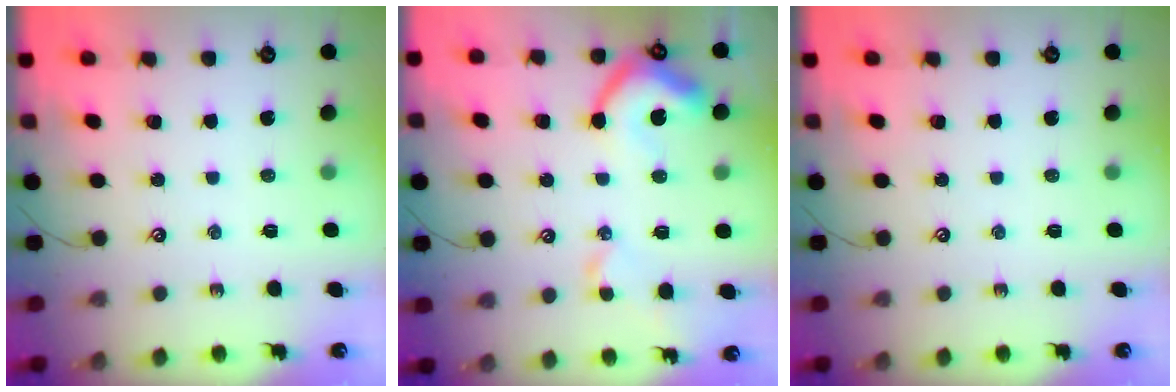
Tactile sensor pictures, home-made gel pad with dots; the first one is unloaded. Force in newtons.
{"total": 10.9, "press": 10.7, "slide": 1.7}
{"total": 0.0}